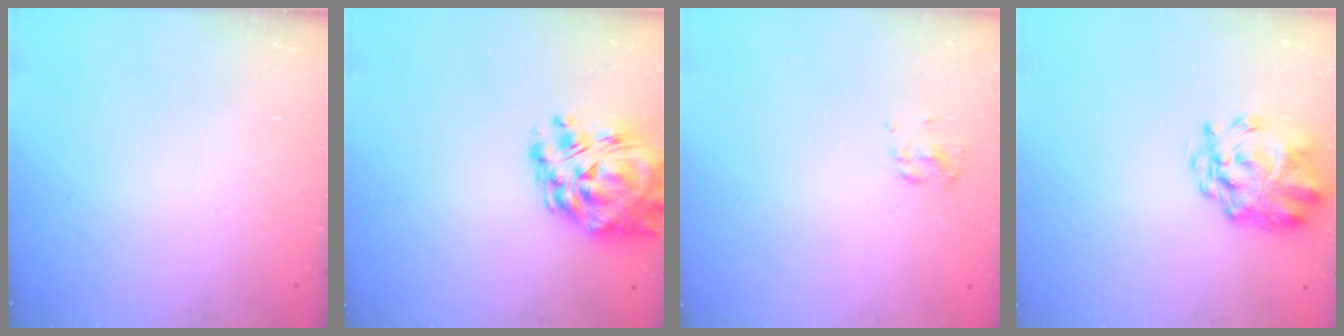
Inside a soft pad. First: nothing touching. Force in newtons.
{"total": 10.8, "press": 10.1, "slide": 4.0}
{"total": 2.7, "press": 2.5, "slide": 0.8}
{"total": 4.6, "press": 4.3, "slide": 1.4}